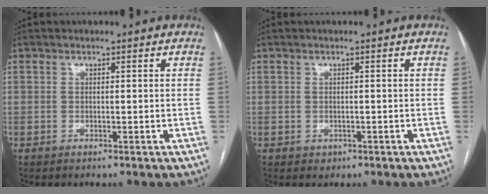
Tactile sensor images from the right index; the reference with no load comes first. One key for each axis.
{"total": 0.8, "fx": -0.2, "fy": 0.7, "fz": 0.3, "tx": -0.005, "ty": 0.000, "tz": 0.001}